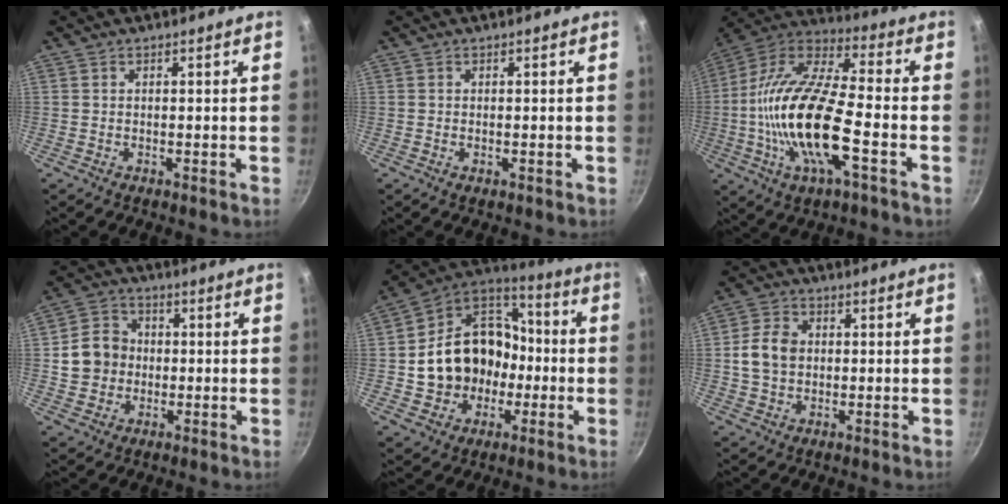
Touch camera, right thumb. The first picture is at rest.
{"total": 0.7, "force": [-0.2, 0.3, 0.6], "torque": [-0.011, 0.001, -0.003]}
{"total": 21.8, "force": [-4.8, 7.7, 19.8], "torque": [-0.385, 0.033, -0.109]}
{"total": 8.8, "force": [-0.1, 7.9, 3.8], "torque": [-0.034, 0.019, -0.011]}
{"total": 19.0, "force": [-2.6, 15.8, 10.2], "torque": [-0.144, 0.055, -0.038]}
{"total": 7.3, "force": [0.4, 5.8, 4.5], "torque": [-0.070, 0.010, -0.001]}